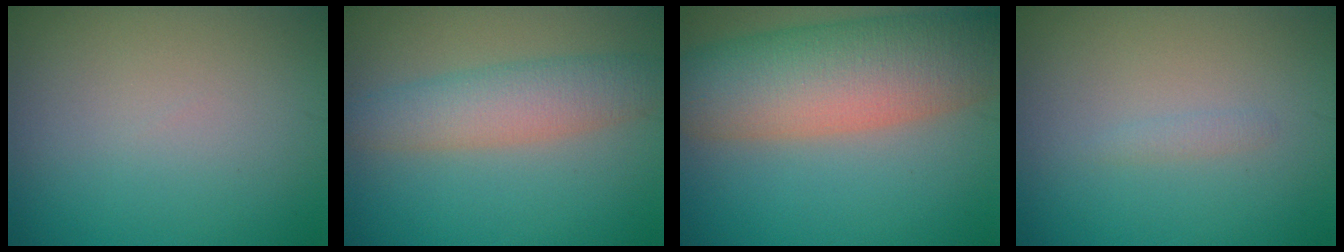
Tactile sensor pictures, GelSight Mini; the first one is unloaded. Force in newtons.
{"total": 4.3, "press": 4.3, "slide": 0.1}
{"total": 10.4, "press": 10.4, "slide": 0.5}
{"total": 0.6, "press": 0.6, "slide": 0.1}